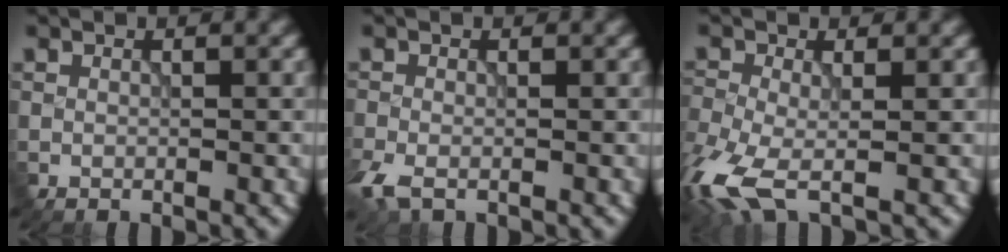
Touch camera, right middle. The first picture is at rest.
{"total": 2.5, "force": [-1.4, 1.2, 1.6], "torque": [-0.041, -0.009, -0.030]}
{"total": 6.4, "force": [-2.8, 3.1, 4.9], "torque": [-0.123, -0.018, -0.065]}